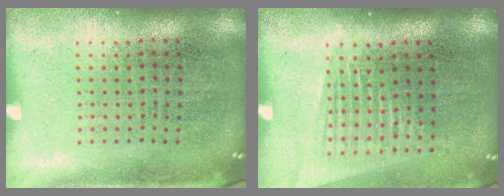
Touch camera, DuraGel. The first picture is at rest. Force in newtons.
{"total": 1.5, "press": 1.3, "slide": 0.6}